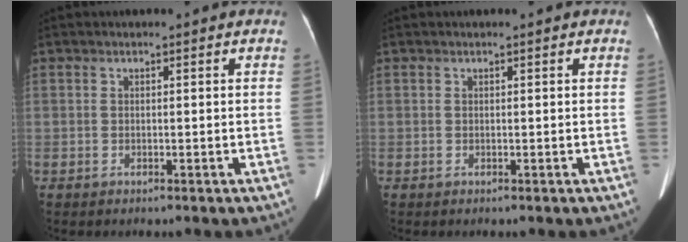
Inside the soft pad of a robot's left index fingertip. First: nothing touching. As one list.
[{"total": 0.0}]